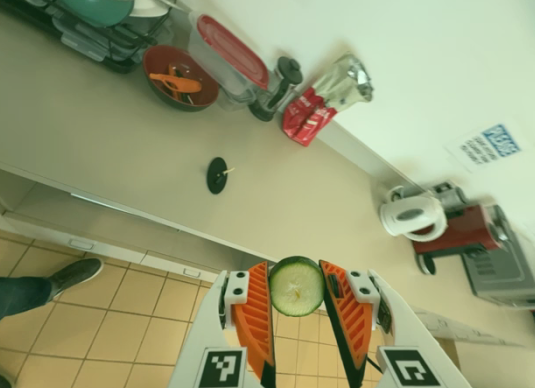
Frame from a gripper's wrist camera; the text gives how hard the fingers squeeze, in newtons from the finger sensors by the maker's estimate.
{"total": 6.2, "left": 6.0, "right": 6.5}